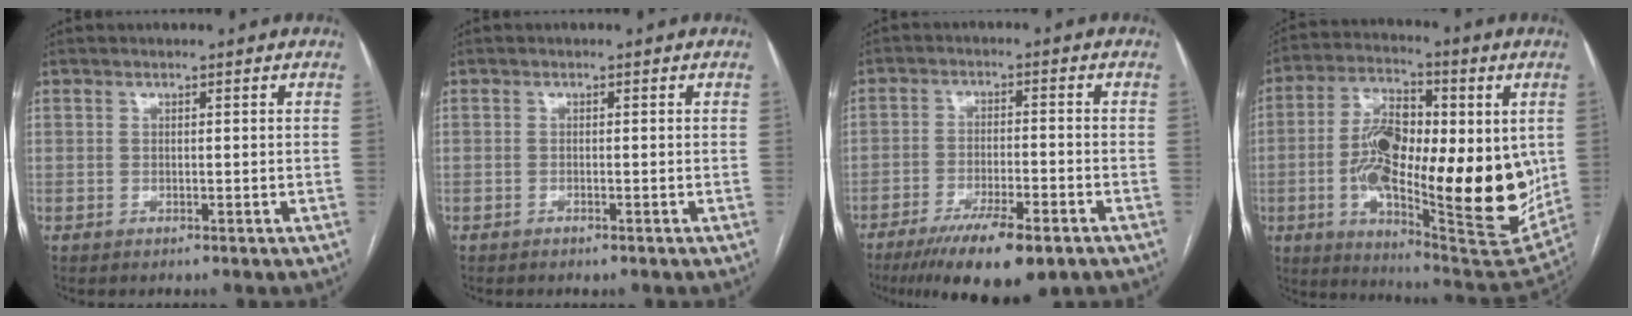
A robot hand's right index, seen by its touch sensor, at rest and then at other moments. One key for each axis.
{"total": 0.6, "fx": -0.5, "fy": 0.1, "fz": 0.3, "tx": -0.010, "ty": -0.002, "tz": -0.007}
{"total": 12.0, "fx": -8.1, "fy": 2.6, "fz": 8.5, "tx": -0.137, "ty": -0.022, "tz": -0.127}
{"total": 25.5, "fx": -0.7, "fy": 8.5, "fz": 24.0, "tx": -0.362, "ty": -0.011, "tz": -0.002}